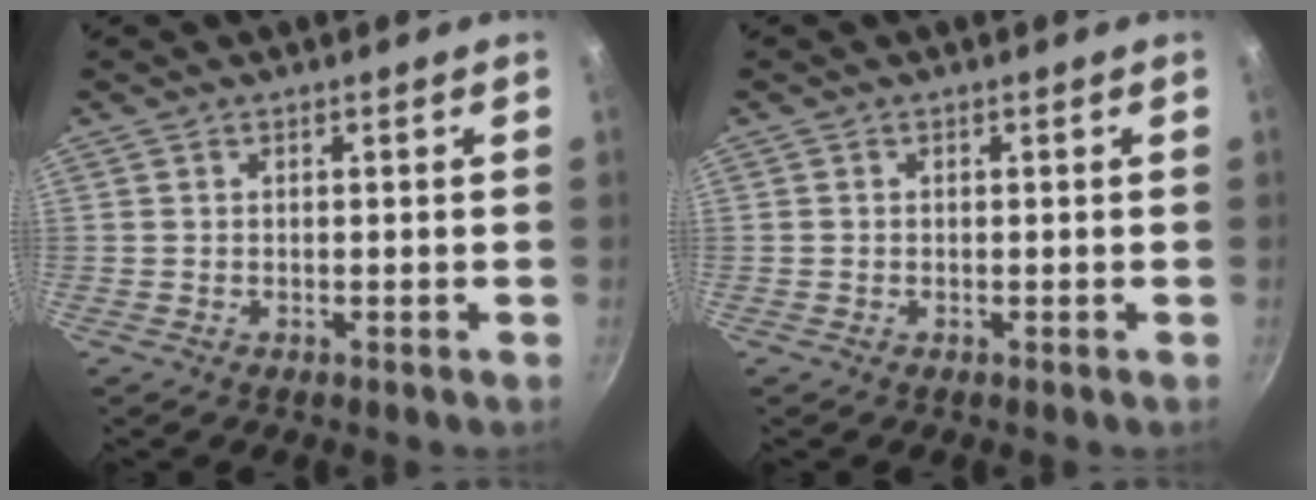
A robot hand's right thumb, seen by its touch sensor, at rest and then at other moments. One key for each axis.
{"total": 0.0}